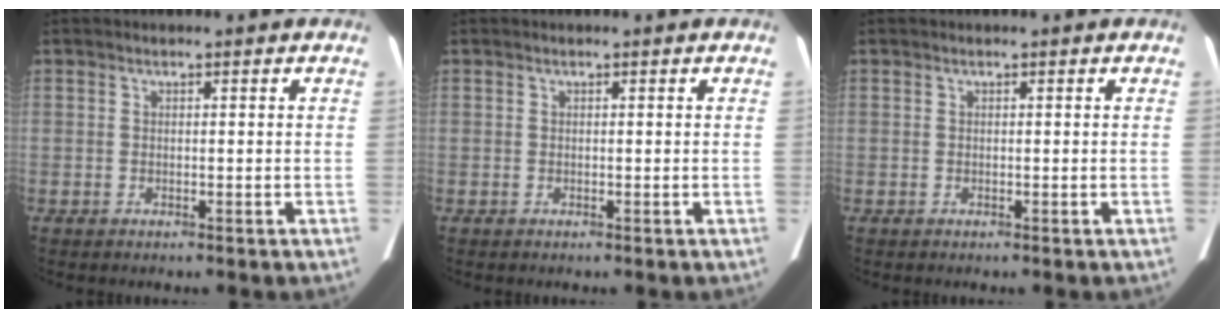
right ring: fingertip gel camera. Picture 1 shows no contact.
{"total": 0.0}
{"total": 0.0}